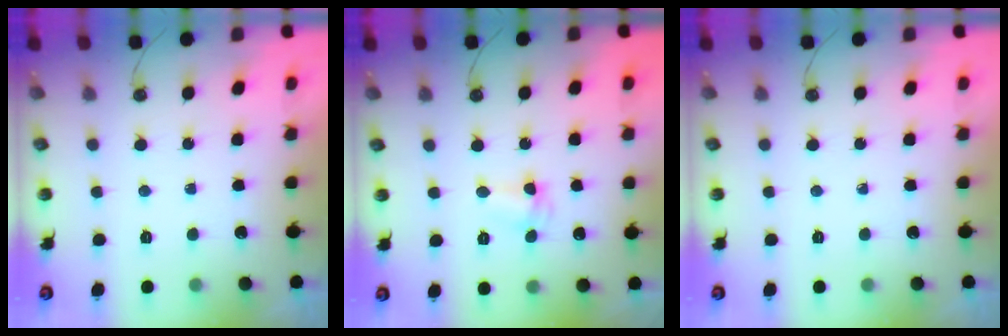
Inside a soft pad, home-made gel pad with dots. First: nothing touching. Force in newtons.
{"total": 2.6, "press": 2.6, "slide": 0.6}
{"total": 0.0}